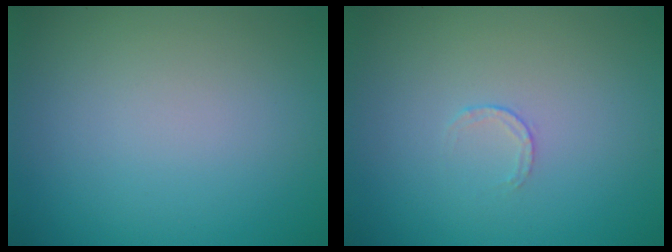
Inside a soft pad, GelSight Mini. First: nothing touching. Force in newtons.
{"total": 0.6, "press": 0.4, "slide": 0.4}